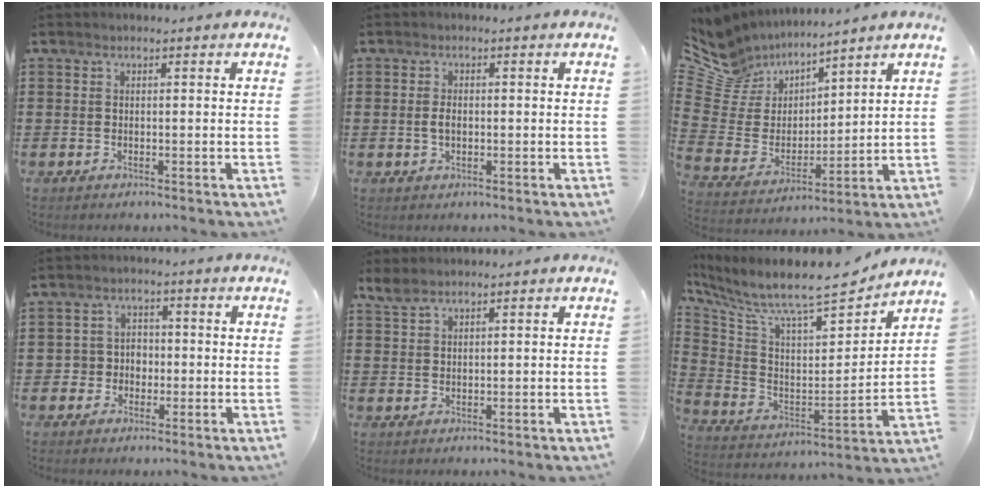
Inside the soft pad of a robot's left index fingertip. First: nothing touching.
{"total": 1.9, "force": [-0.1, 1.0, 1.6], "torque": [-0.040, 0.001, -0.004]}
{"total": 8.3, "force": [6.9, 4.6, 0.2], "torque": [-0.069, -0.060, 0.130]}
{"total": 3.2, "force": [-0.9, 3.0, 0.9], "torque": [-0.028, 0.006, -0.023]}
{"total": 2.4, "force": [2.0, 0.6, 1.1], "torque": [-0.027, 0.001, 0.039]}
{"total": 9.2, "force": [8.3, 1.3, 3.6], "torque": [-0.103, -0.074, 0.135]}